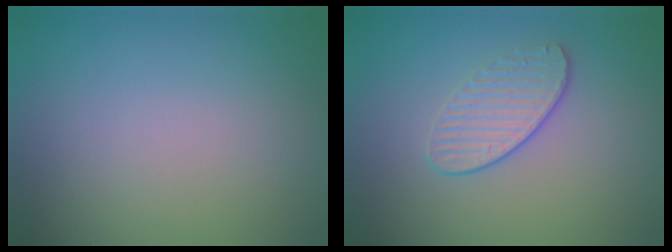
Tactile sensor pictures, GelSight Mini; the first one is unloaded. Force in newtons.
{"total": 2.2, "press": 1.8, "slide": 1.2}